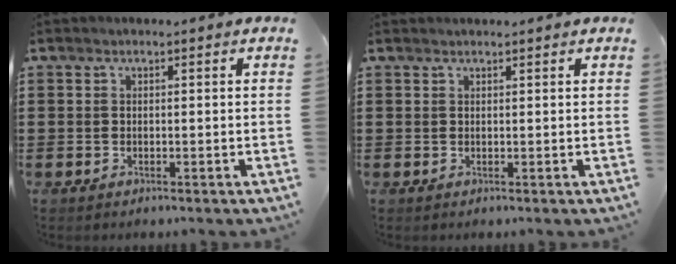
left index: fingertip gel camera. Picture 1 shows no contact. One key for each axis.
{"total": 0.6, "fx": 0.6, "fy": 0.0, "fz": 0.0, "tx": -0.003, "ty": 0.000, "tz": 0.012}